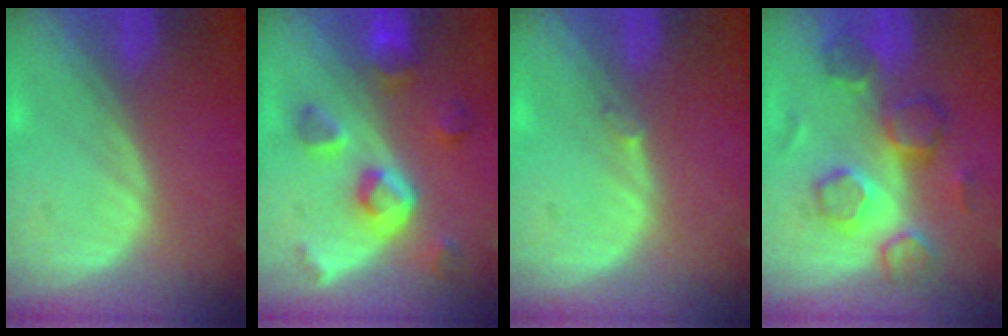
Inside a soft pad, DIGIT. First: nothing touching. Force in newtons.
{"total": 7.8, "press": 7.0, "slide": 3.4}
{"total": 0.5, "press": 0.5, "slide": 0.1}
{"total": 8.4, "press": 8.2, "slide": 1.8}